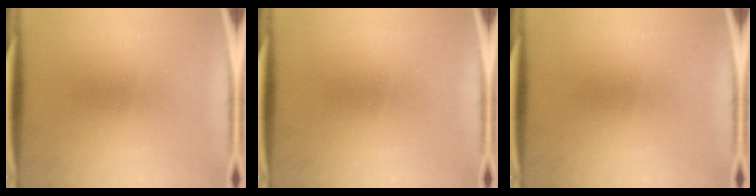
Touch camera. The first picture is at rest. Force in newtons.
{"total": 0.0}
{"total": 0.0}